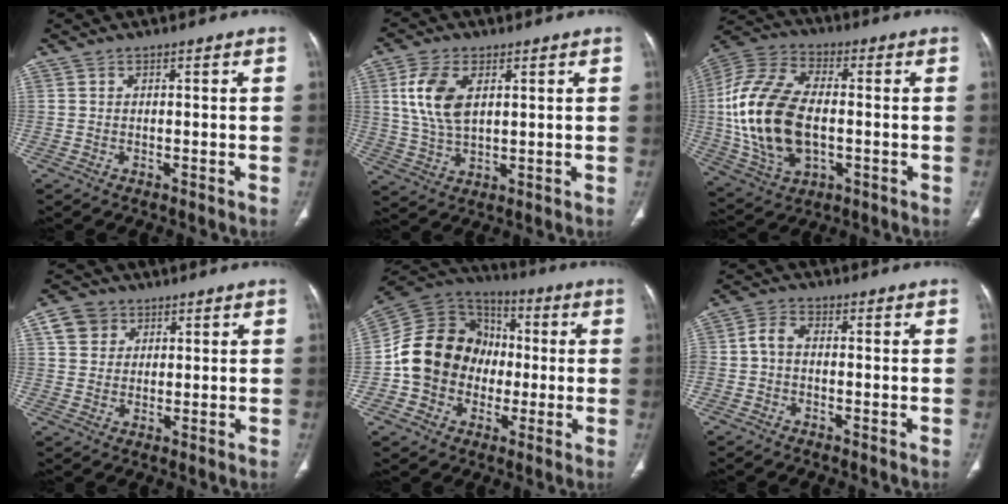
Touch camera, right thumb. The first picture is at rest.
{"total": 9.7, "force": [2.8, 5.3, 7.6], "torque": [-0.157, -0.006, 0.057]}
{"total": 21.0, "force": [-1.3, 12.1, 17.1], "torque": [-0.363, 0.009, -0.017]}
{"total": 5.6, "force": [2.4, 4.7, 1.7], "torque": [-0.014, -0.002, 0.045]}
{"total": 17.3, "force": [-2.1, 15.0, 8.3], "torque": [-0.121, 0.036, -0.042]}
{"total": 3.6, "force": [-0.7, 2.2, 2.8], "torque": [-0.053, 0.013, -0.024]}